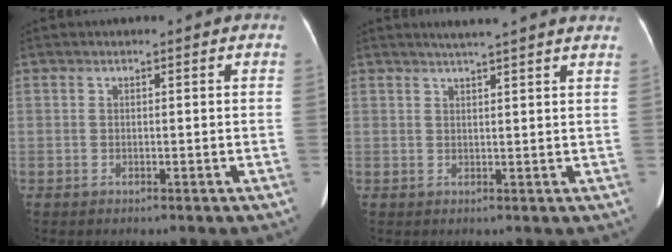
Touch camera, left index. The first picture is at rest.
{"total": 8.9, "force": [7.8, -0.2, 4.2], "torque": [-0.059, 0.022, 0.084]}